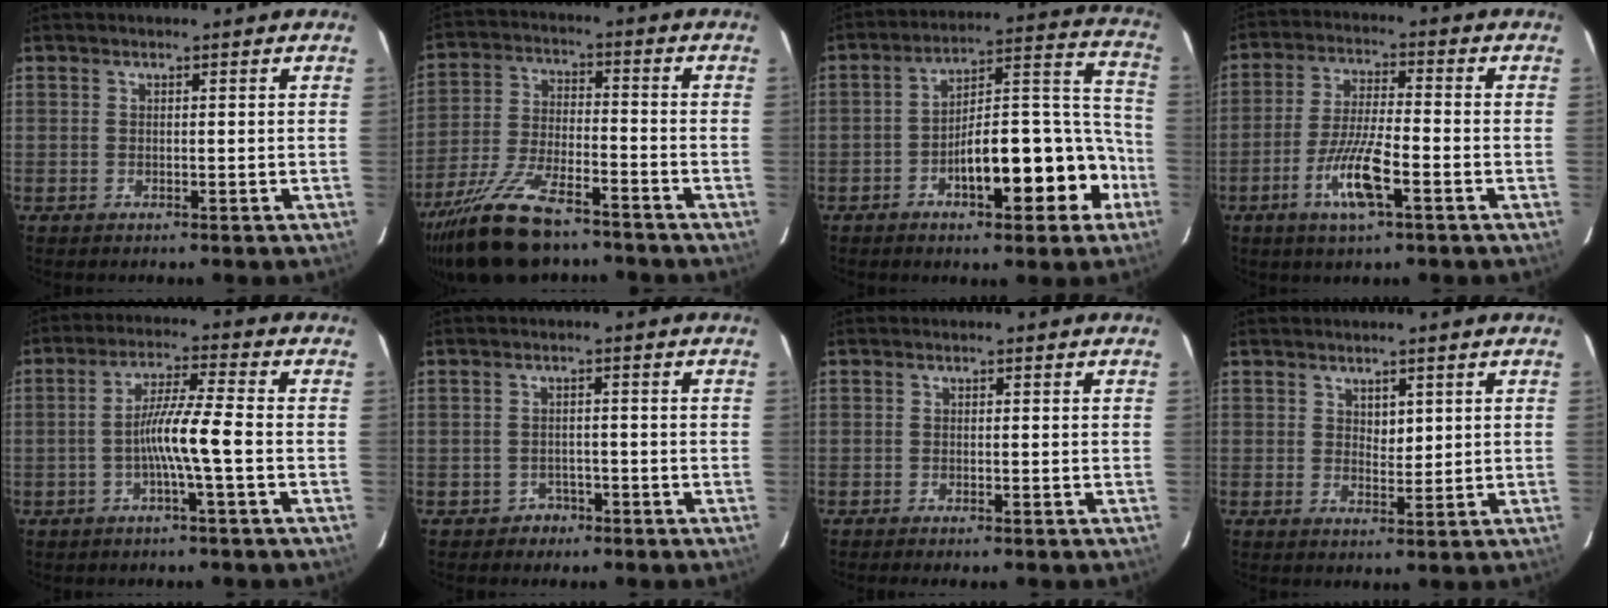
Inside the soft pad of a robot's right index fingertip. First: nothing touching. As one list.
[{"total": 13.5, "force": [-10.5, 3.4, 7.8], "torque": [-0.162, -0.018, -0.193]}, {"total": 16.4, "force": [-6.5, 5.0, 14.2], "torque": [-0.203, 0.042, -0.088]}, {"total": 9.1, "force": [-4.0, 1.2, 8.1], "torque": [-0.160, -0.008, -0.073]}, {"total": 7.1, "force": [-1.8, -0.8, 6.8], "torque": [-0.128, 0.007, -0.034]}, {"total": 2.2, "force": [-1.5, 1.6, 0.0], "torque": [-0.001, 0.009, -0.024]}, {"total": 2.1, "force": [-1.7, 0.1, 1.1], "torque": [-0.014, -0.003, -0.022]}, {"total": 2.2, "force": [1.0, 1.3, 1.5], "torque": [-0.020, -0.003, 0.022]}]